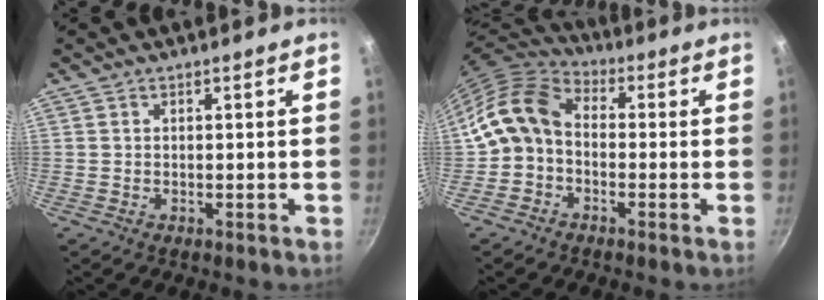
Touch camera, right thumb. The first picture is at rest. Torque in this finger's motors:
{"motor_torque": [0.58, 1.99, 0.85, -0.85, 0.30]}